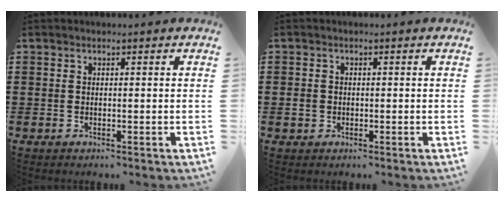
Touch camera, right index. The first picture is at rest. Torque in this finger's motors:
{"motor_torque": [1.02, 1.12, 0.20, 0.00]}